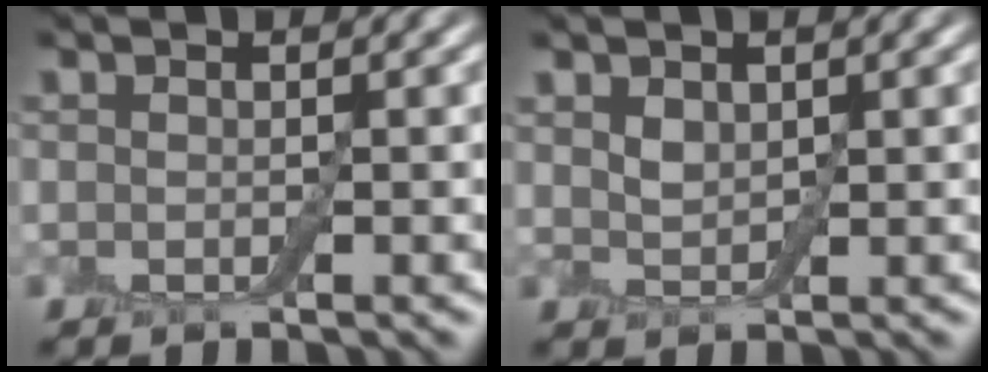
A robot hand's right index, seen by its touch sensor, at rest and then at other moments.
{"total": 1.2, "force": [0.8, 0.7, 0.6], "torque": [-0.015, 0.000, 0.019]}